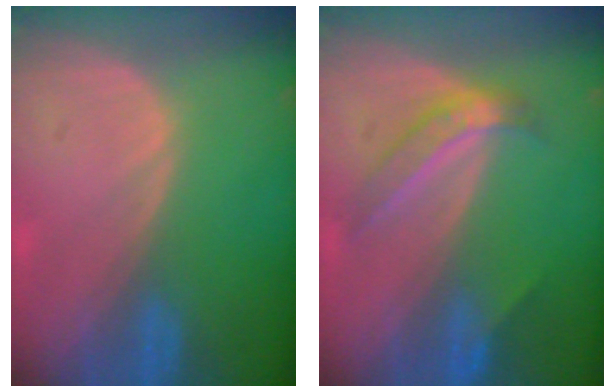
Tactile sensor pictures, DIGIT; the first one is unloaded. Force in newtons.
{"total": 5.2, "press": 4.8, "slide": 2.2}